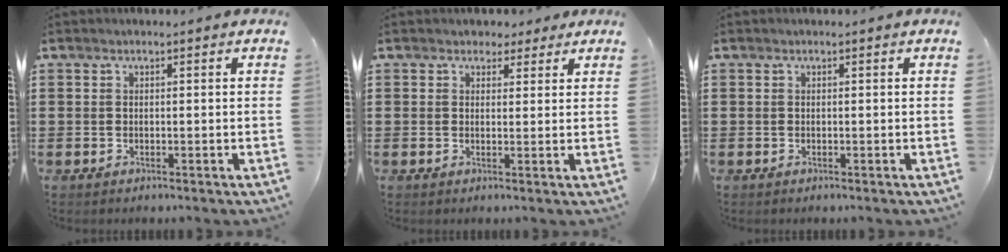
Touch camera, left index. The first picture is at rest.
{"total": 2.2, "force": [1.7, 1.5, 0.2], "torque": [-0.004, 0.005, 0.029]}
{"total": 0.0}